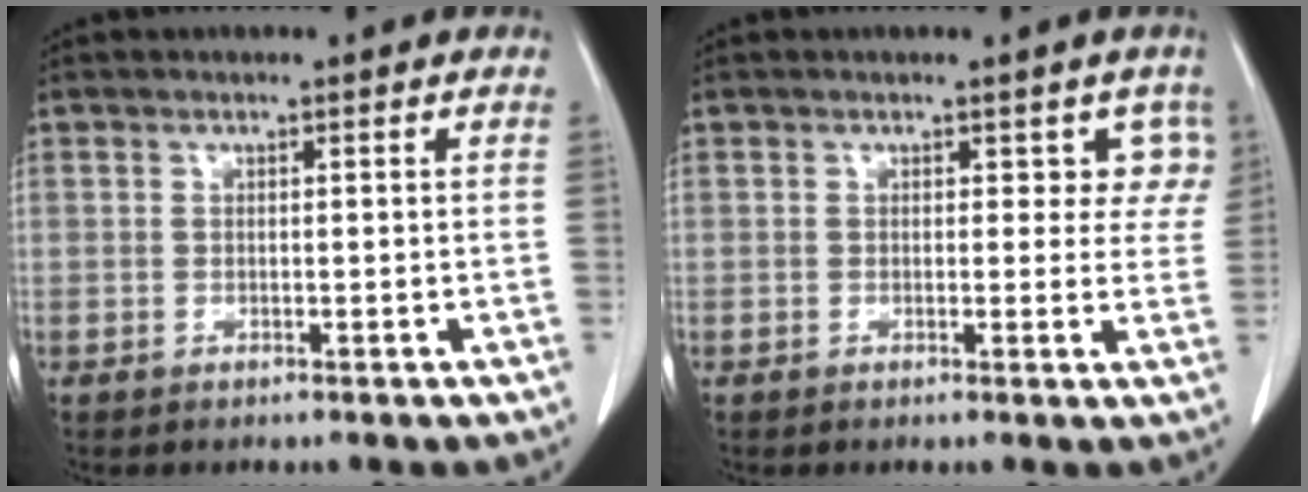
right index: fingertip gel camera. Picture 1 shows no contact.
{"total": 3.6, "force": [1.9, 2.6, 1.7], "torque": [0.013, 0.001, 0.009]}